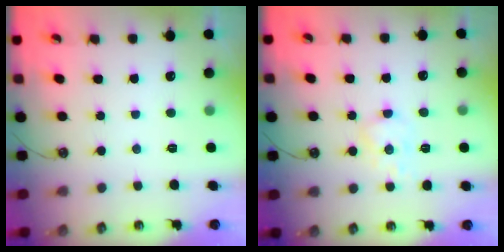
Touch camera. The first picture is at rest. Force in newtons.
{"total": 5.9, "press": 5.8, "slide": 0.9}